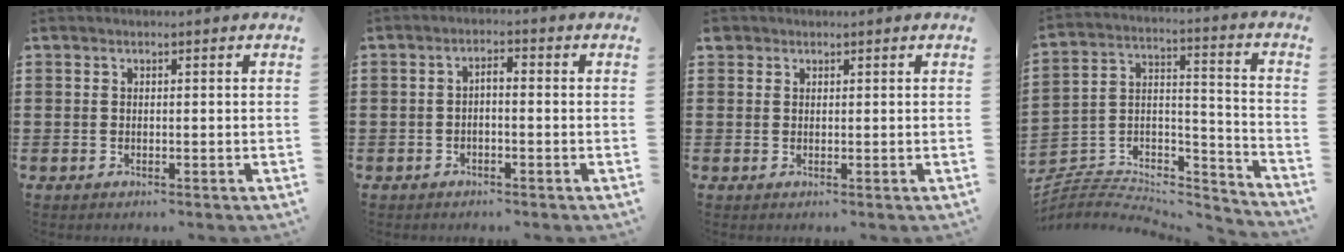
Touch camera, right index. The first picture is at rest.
{"total": 1.6, "force": [-1.0, 0.2, 1.2], "torque": [-0.024, 0.003, -0.020]}
{"total": 1.1, "force": [0.8, 0.8, 0.1], "torque": [-0.005, 0.004, 0.015]}
{"total": 4.2, "force": [-3.6, 2.0, 0.9], "torque": [-0.022, -0.004, -0.074]}